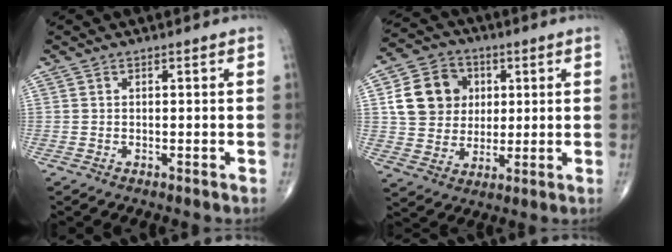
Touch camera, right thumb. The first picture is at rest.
{"total": 12.8, "force": [2.9, 11.1, 5.8], "torque": [-0.075, 0.003, 0.051]}